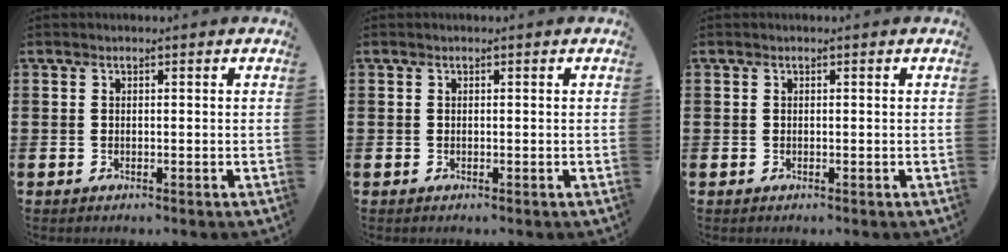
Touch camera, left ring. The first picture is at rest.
{"total": 0.0}
{"total": 0.0}